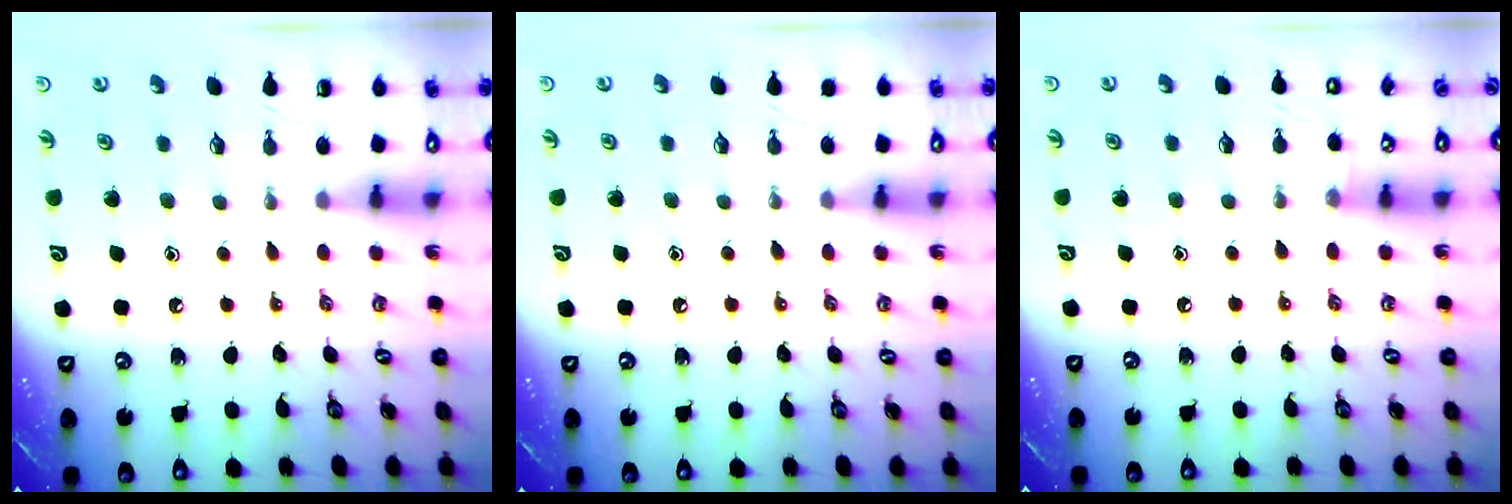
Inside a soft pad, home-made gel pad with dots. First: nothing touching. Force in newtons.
{"total": 4.3, "press": 4.2, "slide": 0.7}
{"total": 3.9, "press": 3.9, "slide": 0.5}